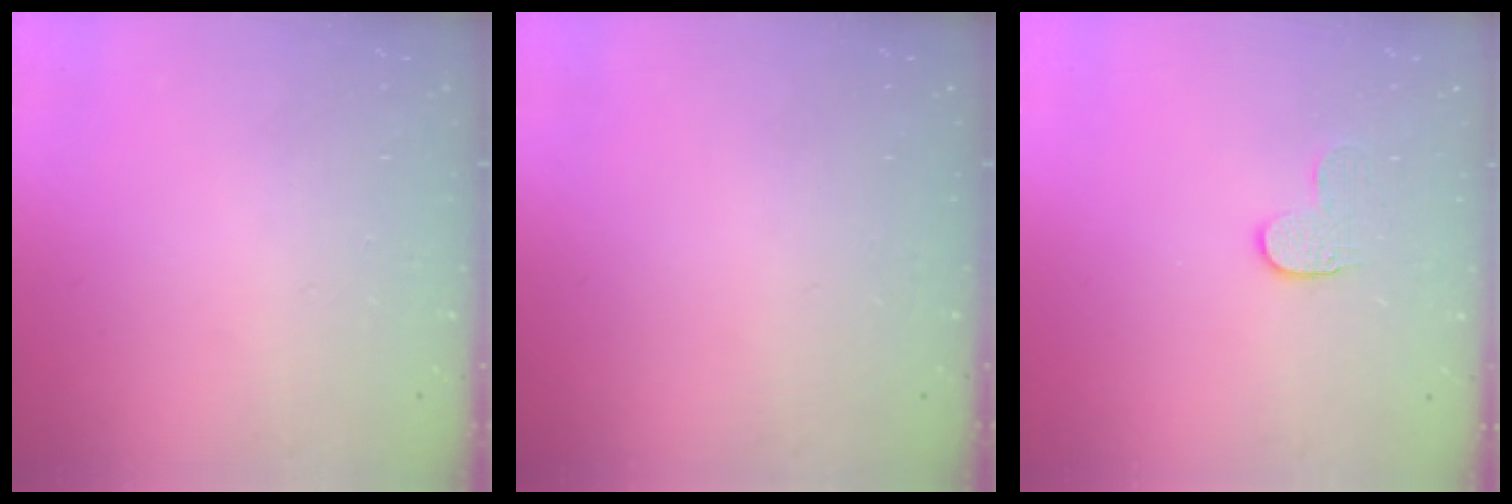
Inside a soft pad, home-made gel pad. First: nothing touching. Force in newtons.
{"total": 0.0}
{"total": 5.8, "press": 5.8, "slide": 0.5}